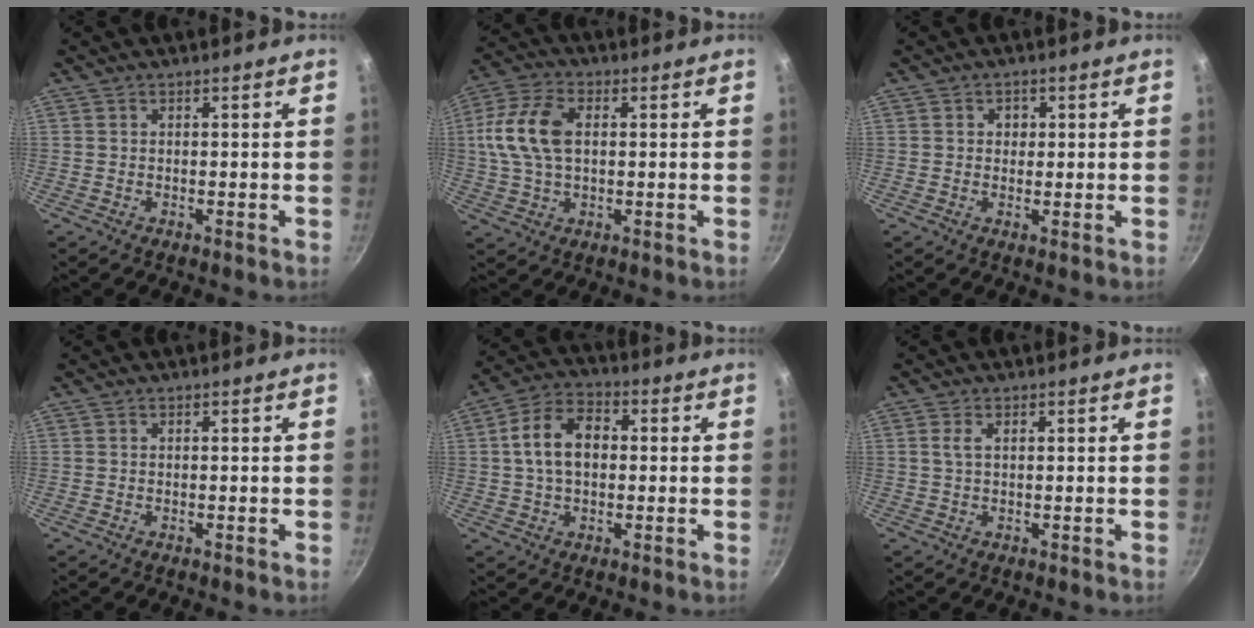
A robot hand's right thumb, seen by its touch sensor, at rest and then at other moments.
{"total": 12.2, "force": [1.6, 7.4, 9.6], "torque": [-0.187, 0.018, 0.019]}
{"total": 2.0, "force": [0.8, 1.5, 1.0], "torque": [-0.003, -0.005, 0.011]}
{"total": 0.0}
{"total": 10.7, "force": [0.9, 7.2, 7.9], "torque": [-0.122, 0.025, 0.003]}
{"total": 1.9, "force": [0.5, 1.0, 1.5], "torque": [-0.027, 0.001, 0.010]}